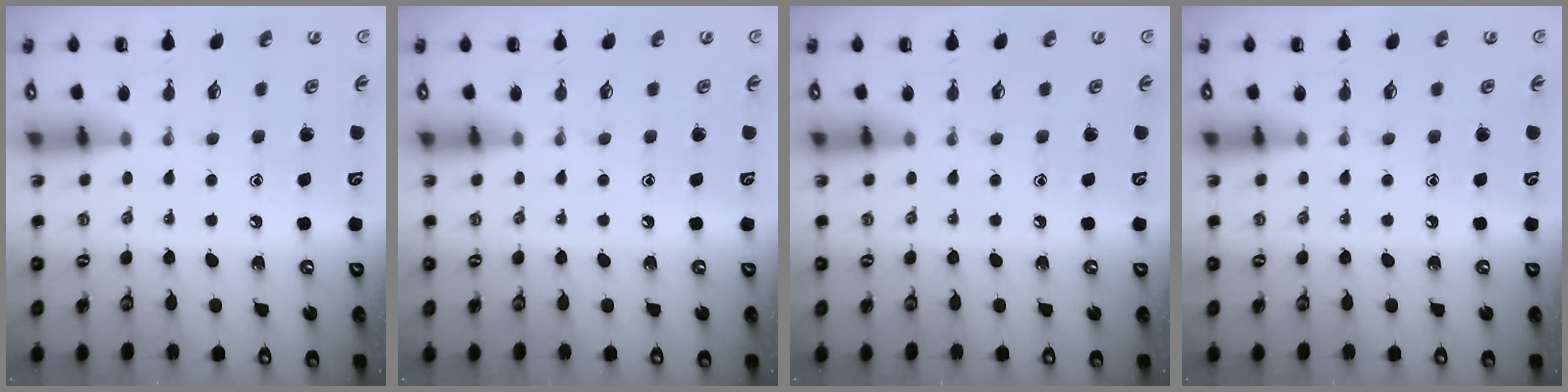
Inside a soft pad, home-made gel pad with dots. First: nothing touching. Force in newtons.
{"total": 0.0}
{"total": 0.0}
{"total": 0.0}